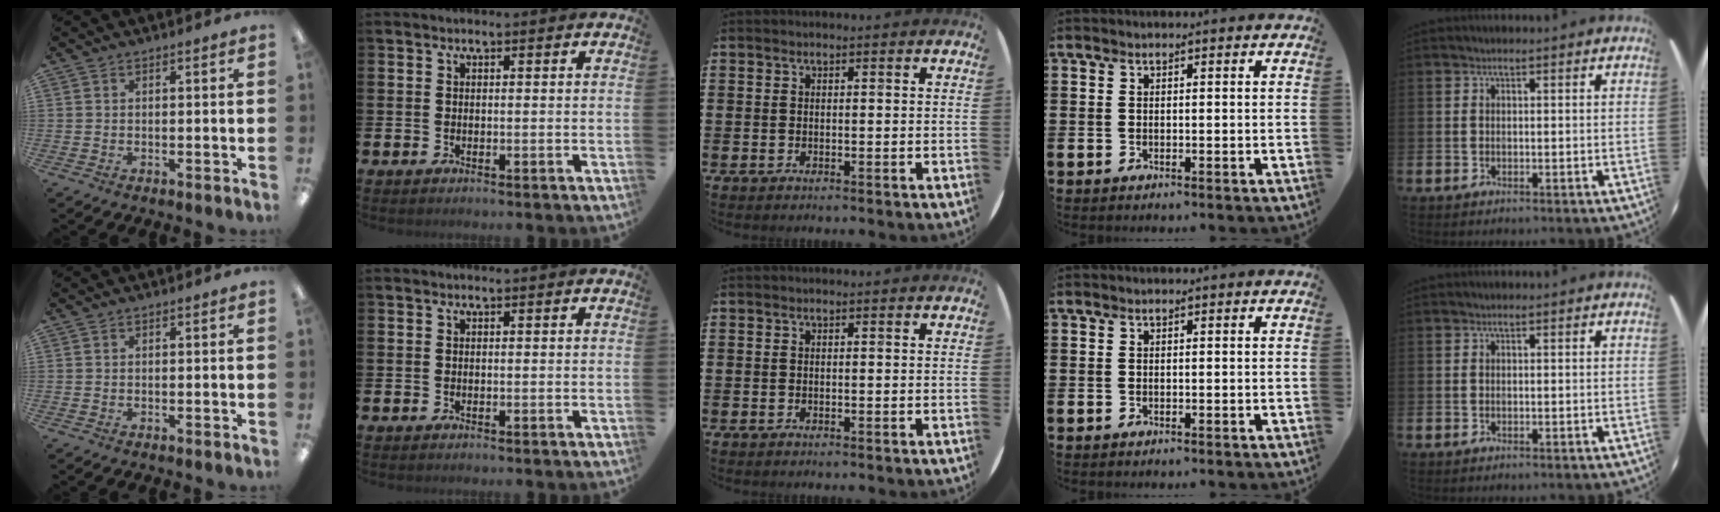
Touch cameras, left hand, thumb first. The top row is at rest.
{}